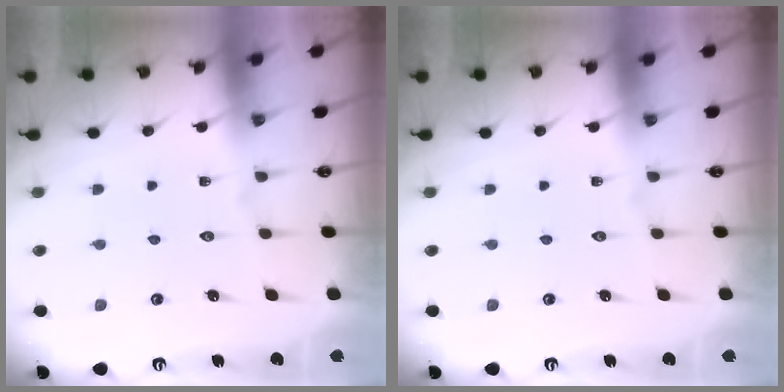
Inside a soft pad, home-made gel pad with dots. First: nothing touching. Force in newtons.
{"total": 0.0}